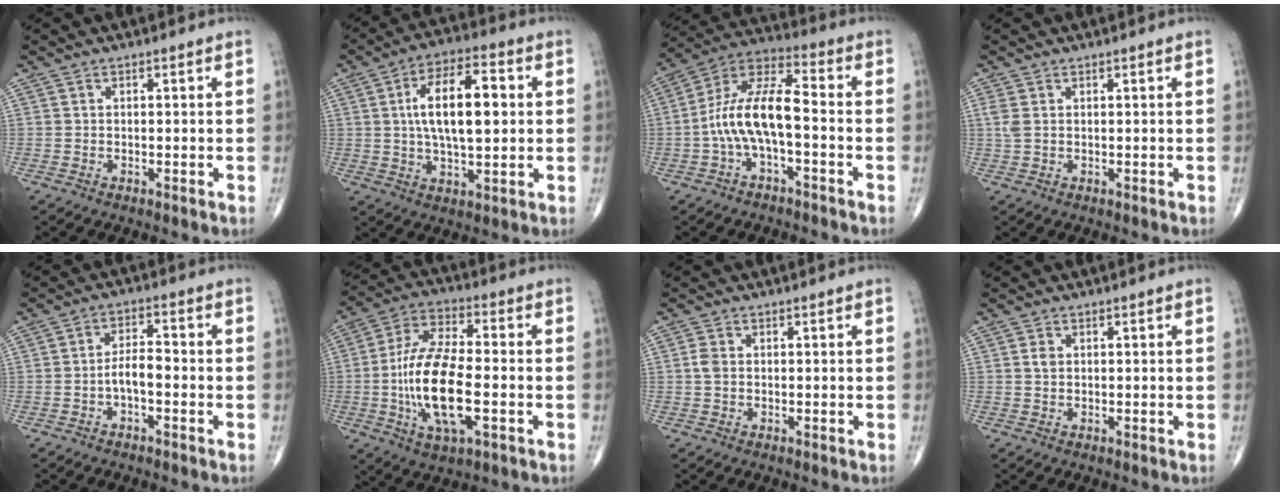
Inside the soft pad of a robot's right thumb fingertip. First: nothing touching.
{"total": 14.5, "force": [1.9, 6.2, 12.9], "torque": [-0.211, 0.010, 0.029]}
{"total": 12.6, "force": [-2.5, 4.9, 11.3], "torque": [-0.222, 0.050, -0.054]}
{"total": 2.0, "force": [0.5, 1.1, 1.5], "torque": [-0.051, 0.008, 0.015]}
{"total": 4.5, "force": [-1.5, 1.9, 3.8], "torque": [-0.061, 0.025, -0.032]}
{"total": 17.3, "force": [-3.2, 6.9, 15.5], "torque": [-0.303, 0.016, -0.061]}
{"total": 1.9, "force": [0.0, 1.4, 1.3], "torque": [-0.029, 0.002, -0.002]}
{"total": 1.4, "force": [0.3, 1.0, 0.9], "torque": [-0.015, 0.002, 0.005]}